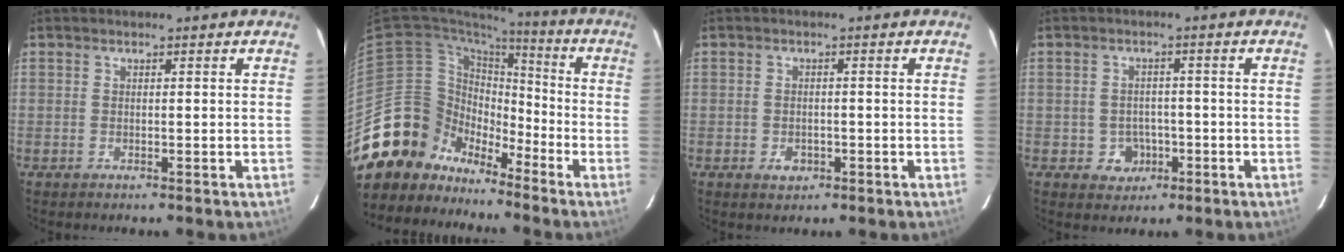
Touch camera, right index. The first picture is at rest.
{"total": 13.9, "force": [-10.8, 8.7, 0.6], "torque": [-0.037, 0.044, -0.198]}
{"total": 2.5, "force": [-1.0, 1.9, 1.2], "torque": [-0.022, 0.002, -0.010]}
{"total": 4.3, "force": [-1.4, 3.9, 1.0], "torque": [-0.029, 0.013, -0.005]}